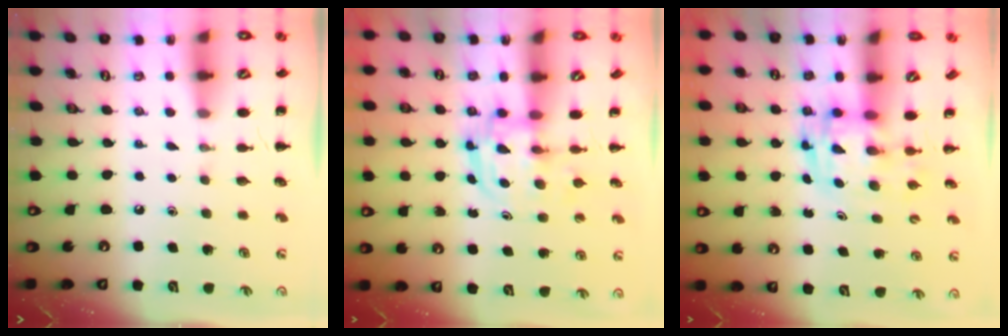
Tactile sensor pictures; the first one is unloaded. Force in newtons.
{"total": 2.7, "press": 2.7, "slide": 0.3}
{"total": 2.8, "press": 2.7, "slide": 0.5}